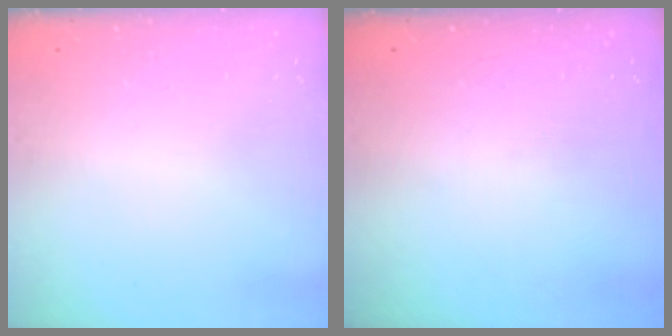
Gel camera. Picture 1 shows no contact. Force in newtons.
{"total": 0.0}